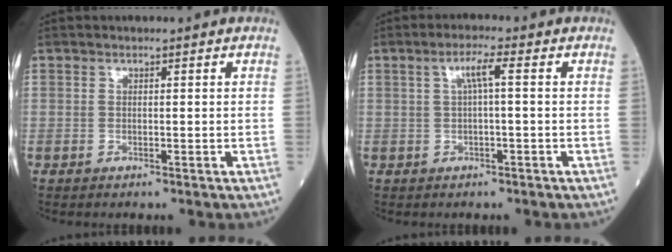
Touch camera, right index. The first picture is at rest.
{"total": 3.2, "force": [0.6, 0.1, 3.1], "torque": [-0.059, 0.011, 0.012]}